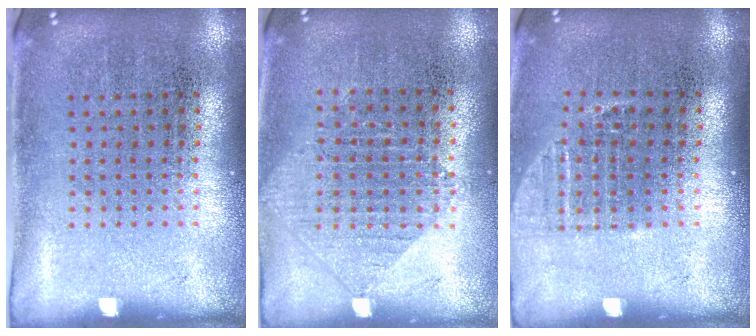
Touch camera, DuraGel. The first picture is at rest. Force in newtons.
{"total": 0.9, "press": 0.9, "slide": 0.2}
{"total": 1.1, "press": 1.0, "slide": 0.5}